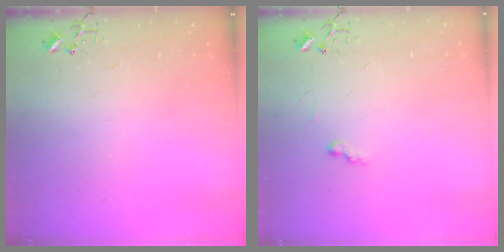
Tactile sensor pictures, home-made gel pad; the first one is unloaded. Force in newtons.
{"total": 4.3, "press": 4.2, "slide": 0.6}